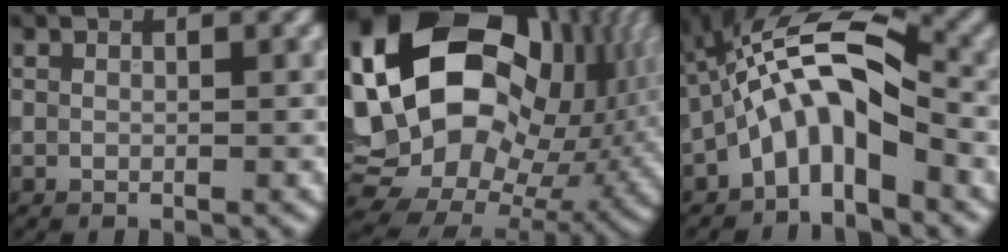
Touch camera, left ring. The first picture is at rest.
{"total": 23.1, "force": [4.4, 17.7, 14.1], "torque": [-0.251, 0.002, 0.071]}
{"total": 8.0, "force": [-2.8, 2.9, 6.9], "torque": [-0.131, 0.029, -0.060]}